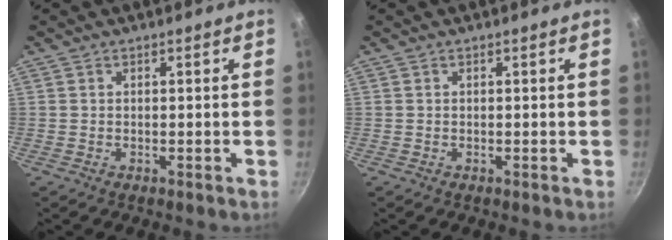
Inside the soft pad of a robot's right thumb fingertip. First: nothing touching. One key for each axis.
{"total": 0.0}